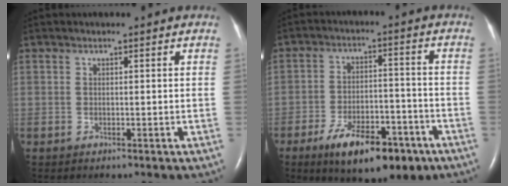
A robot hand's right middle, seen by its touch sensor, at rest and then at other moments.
{"total": 13.2, "force": [-7.9, 5.2, 9.2], "torque": [-0.142, 0.000, -0.117]}